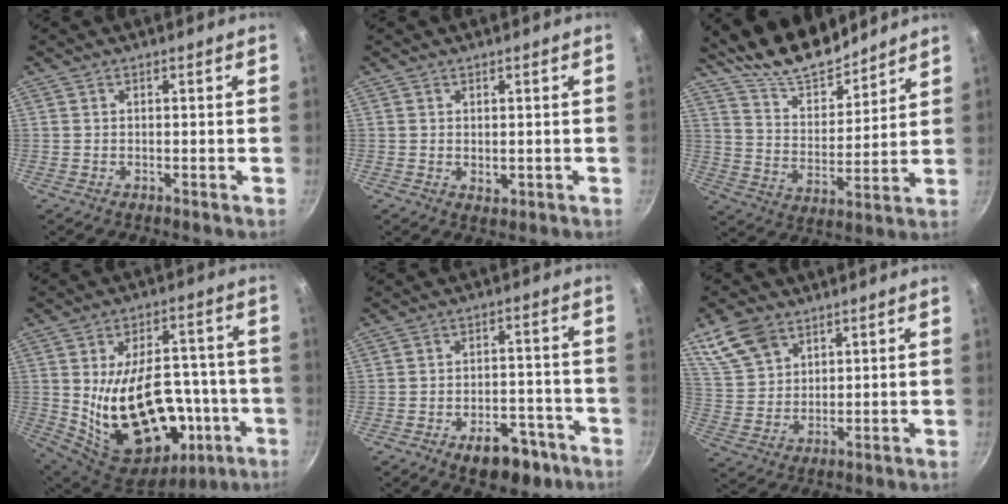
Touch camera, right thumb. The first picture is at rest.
{"total": 1.6, "force": [0.4, 1.1, 1.1], "torque": [-0.015, -0.006, 0.007]}
{"total": 13.8, "force": [12.2, 4.3, 4.7], "torque": [-0.050, -0.089, 0.215]}
{"total": 27.4, "force": [-4.4, 16.9, 21.2], "torque": [-0.311, 0.024, -0.036]}
{"total": 10.1, "force": [-5.7, 5.8, 6.0], "torque": [-0.045, 0.045, -0.071]}
{"total": 9.7, "force": [5.9, 6.3, 4.4], "torque": [-0.070, -0.012, 0.126]}